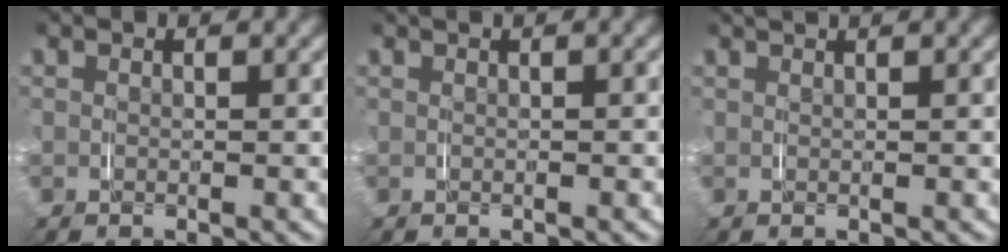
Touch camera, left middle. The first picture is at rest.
{"total": 0.0}
{"total": 1.1, "force": [1.0, -0.2, 0.4], "torque": [0.000, 0.007, 0.014]}